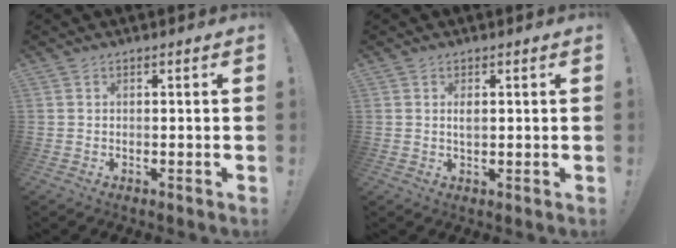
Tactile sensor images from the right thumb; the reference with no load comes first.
{"total": 1.7, "force": [0.4, 0.8, 1.5], "torque": [-0.017, -0.005, 0.004]}